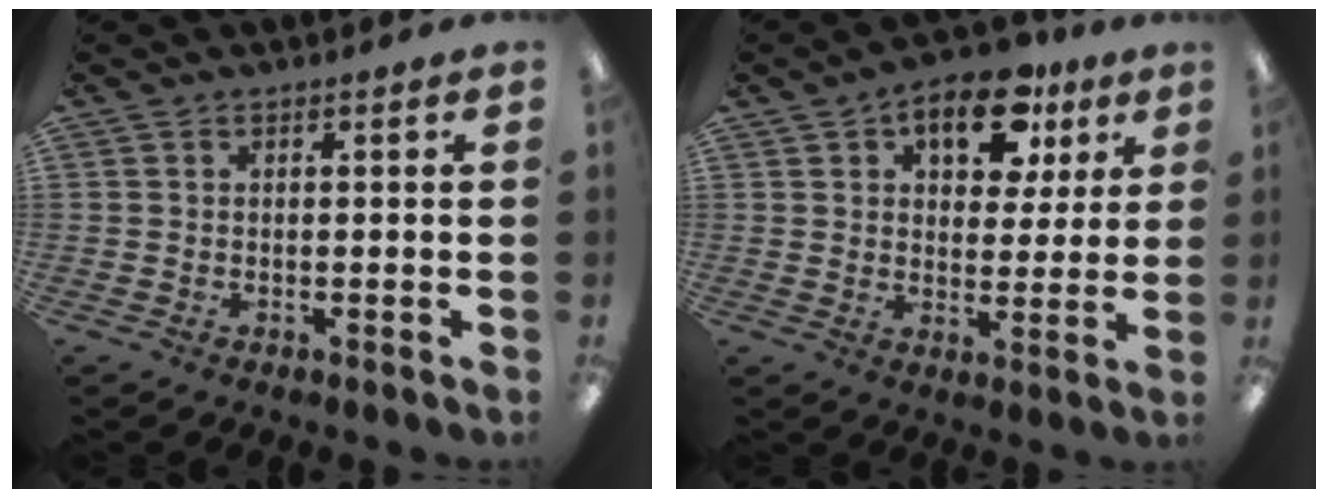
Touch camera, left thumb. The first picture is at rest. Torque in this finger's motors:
{"motor_torque": [0.28, 0.37, 0.22, 0.20, 0.08]}